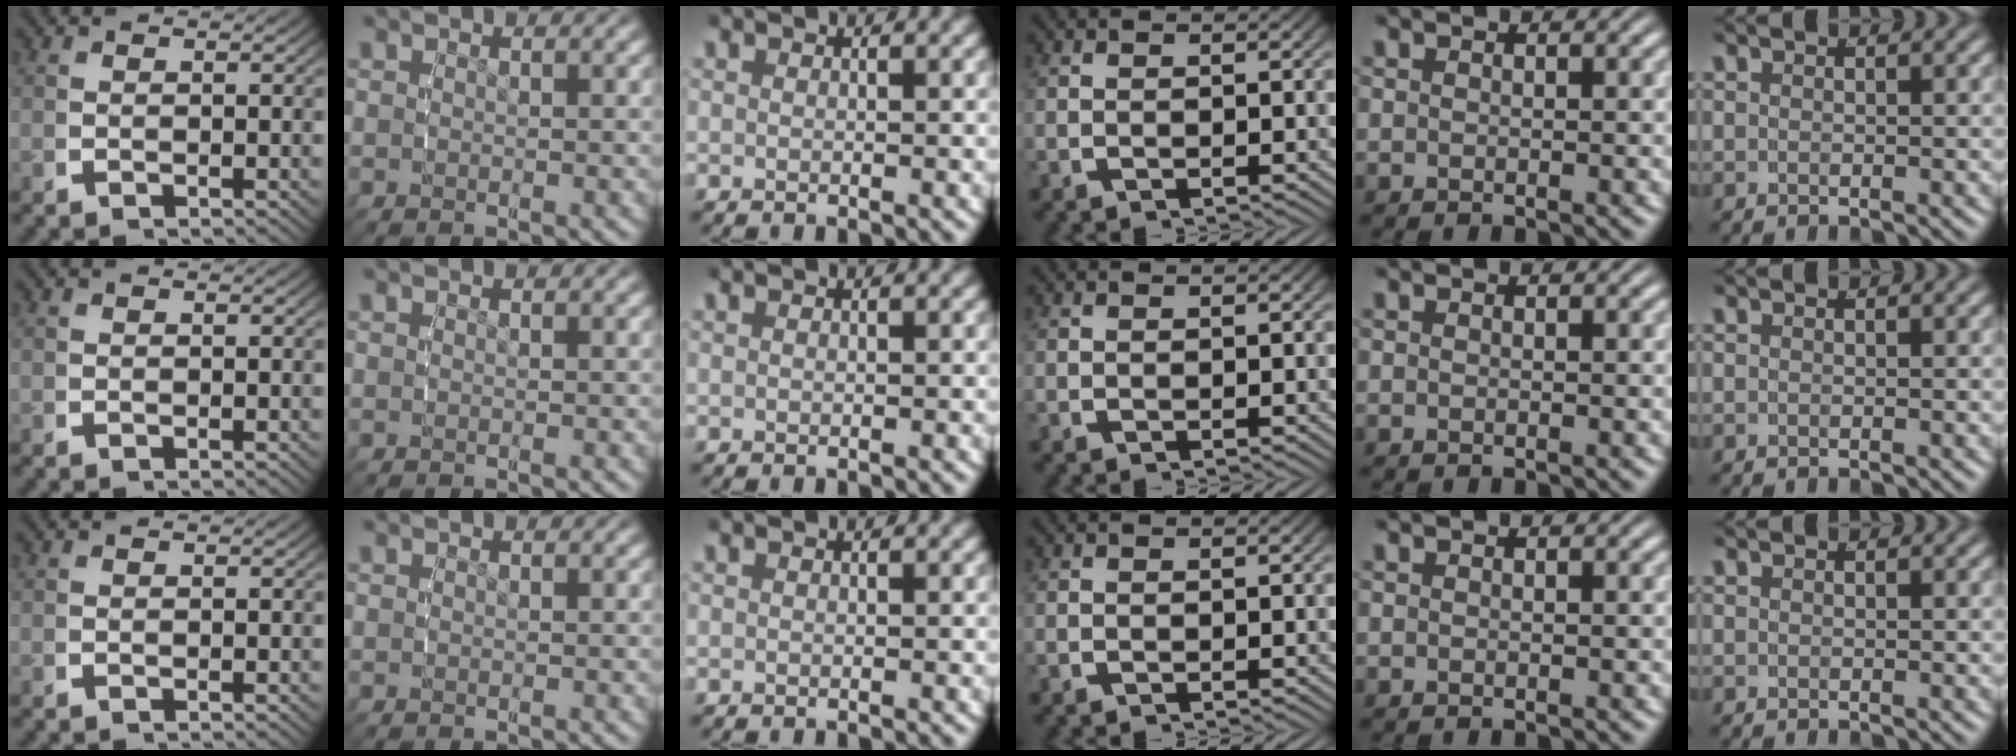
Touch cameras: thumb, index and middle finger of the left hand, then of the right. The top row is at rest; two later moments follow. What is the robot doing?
{"motion": "reach", "object": "jacket"}